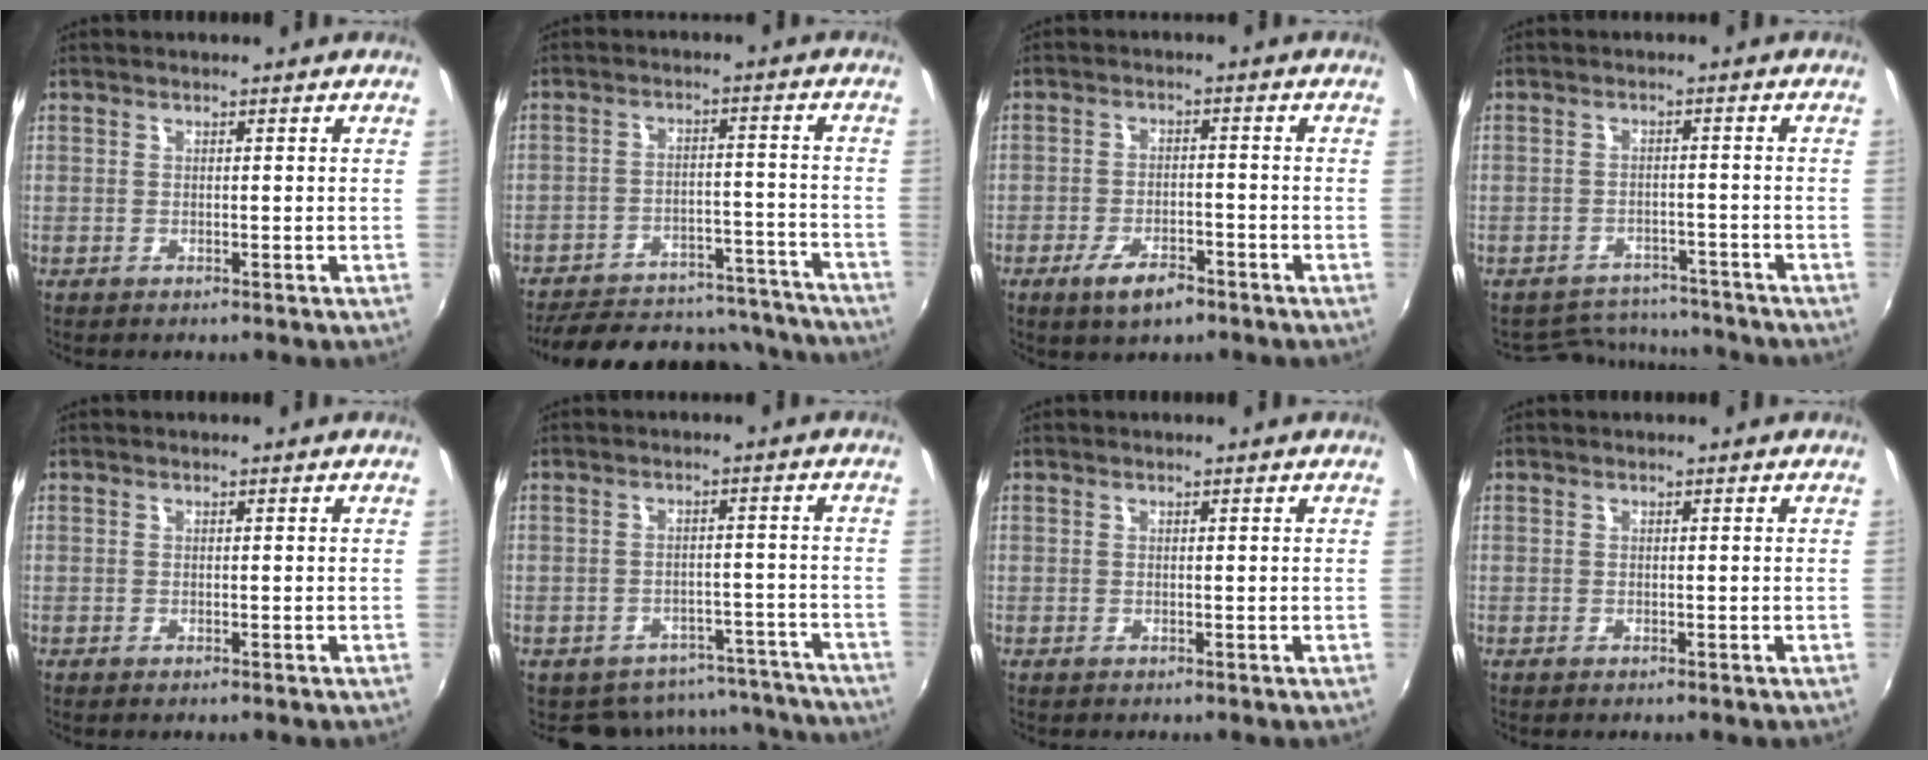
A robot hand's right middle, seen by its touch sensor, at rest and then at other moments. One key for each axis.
{"total": 25.4, "fx": -22.2, "fy": 8.6, "fz": 8.8, "tx": -0.172, "ty": 0.030, "tz": -0.271}
{"total": 6.5, "fx": -4.3, "fy": 2.6, "fz": 4.2, "tx": -0.096, "ty": -0.009, "tz": -0.070}
{"total": 9.0, "fx": -8.4, "fy": 3.3, "fz": 1.1, "tx": -0.036, "ty": 0.013, "tz": -0.114}
{"total": 0.0}
{"total": 13.0, "fx": -11.6, "fy": 5.5, "fz": 1.9, "tx": -0.035, "ty": 0.030, "tz": -0.131}
{"total": 0.0}
{"total": 0.0}